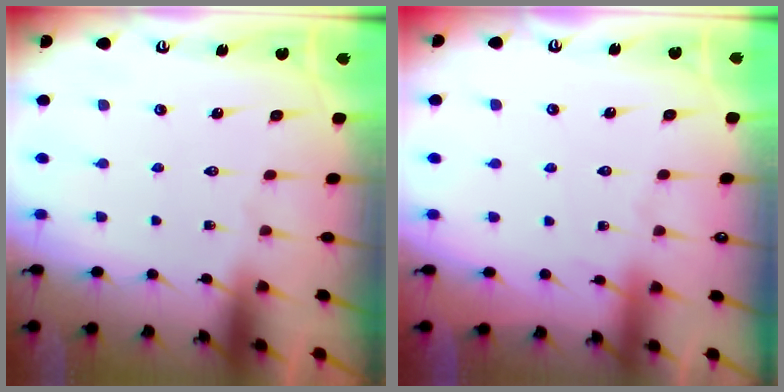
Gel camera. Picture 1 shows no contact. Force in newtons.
{"total": 2.6, "press": 2.6, "slide": 0.5}